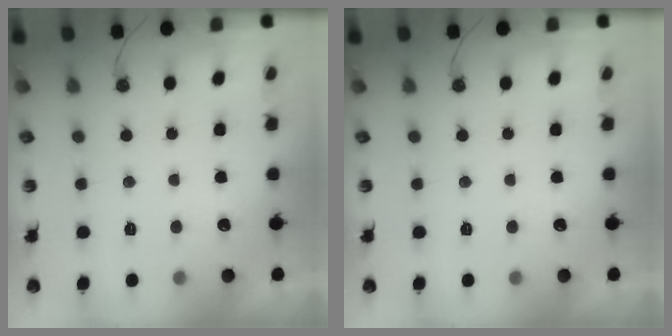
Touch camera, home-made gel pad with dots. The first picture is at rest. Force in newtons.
{"total": 0.0}